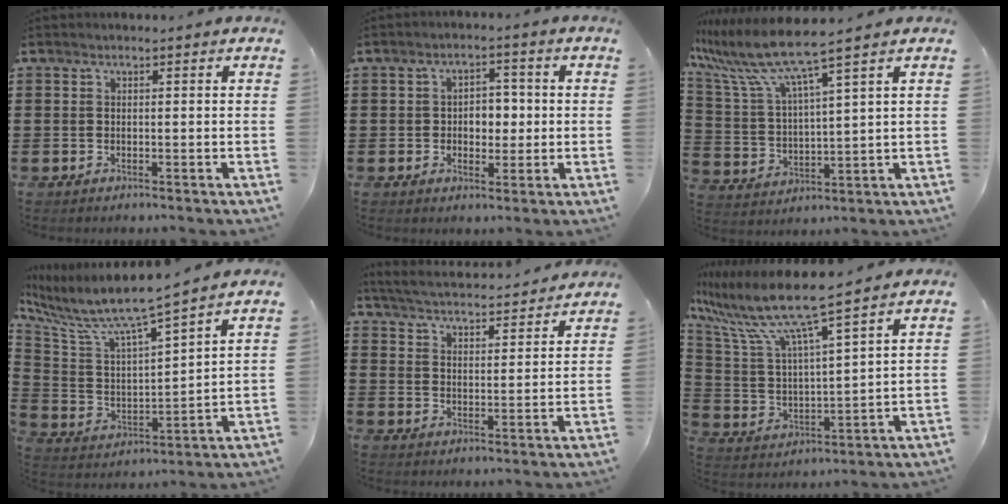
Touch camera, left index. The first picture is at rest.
{"total": 4.3, "force": [-0.2, 3.0, 3.0], "torque": [-0.052, 0.005, -0.012]}
{"total": 8.7, "force": [7.1, -0.1, 5.1], "torque": [-0.130, -0.041, 0.118]}
{"total": 7.9, "force": [6.8, 0.7, 4.1], "torque": [-0.112, -0.051, 0.109]}
{"total": 4.0, "force": [4.0, -0.3, 0.5], "torque": [-0.034, -0.034, 0.063]}
{"total": 9.4, "force": [7.7, 0.0, 5.4], "torque": [-0.147, -0.055, 0.123]}